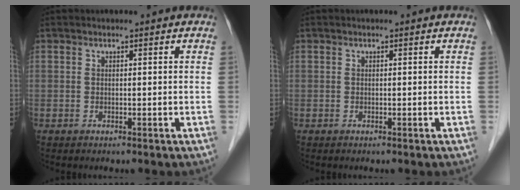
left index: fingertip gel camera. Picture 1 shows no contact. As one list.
[{"total": 0.0}]